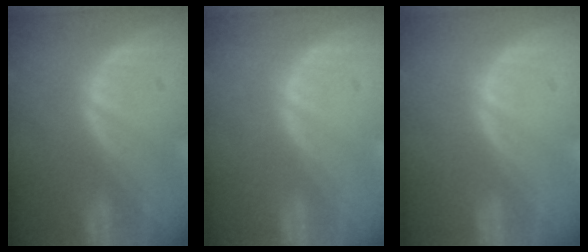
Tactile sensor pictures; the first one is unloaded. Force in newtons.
{"total": 0.0}
{"total": 0.0}